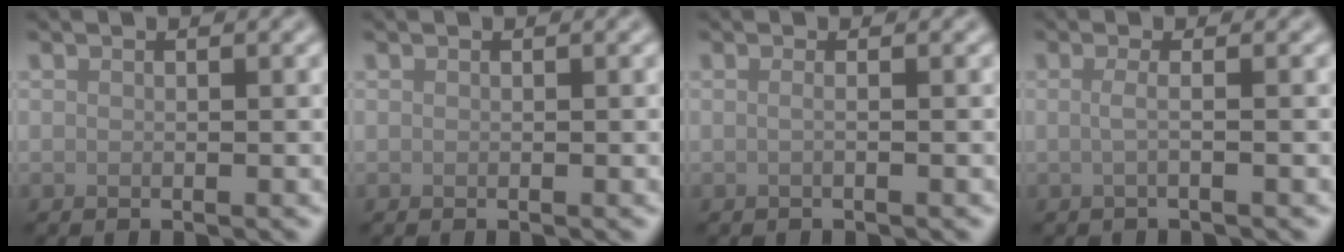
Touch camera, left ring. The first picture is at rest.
{"total": 0.0}
{"total": 1.0, "force": [0.0, 0.5, 0.9], "torque": [-0.012, -0.009, -0.011]}
{"total": 1.6, "force": [-0.1, 0.6, 1.5], "torque": [-0.021, -0.002, -0.009]}